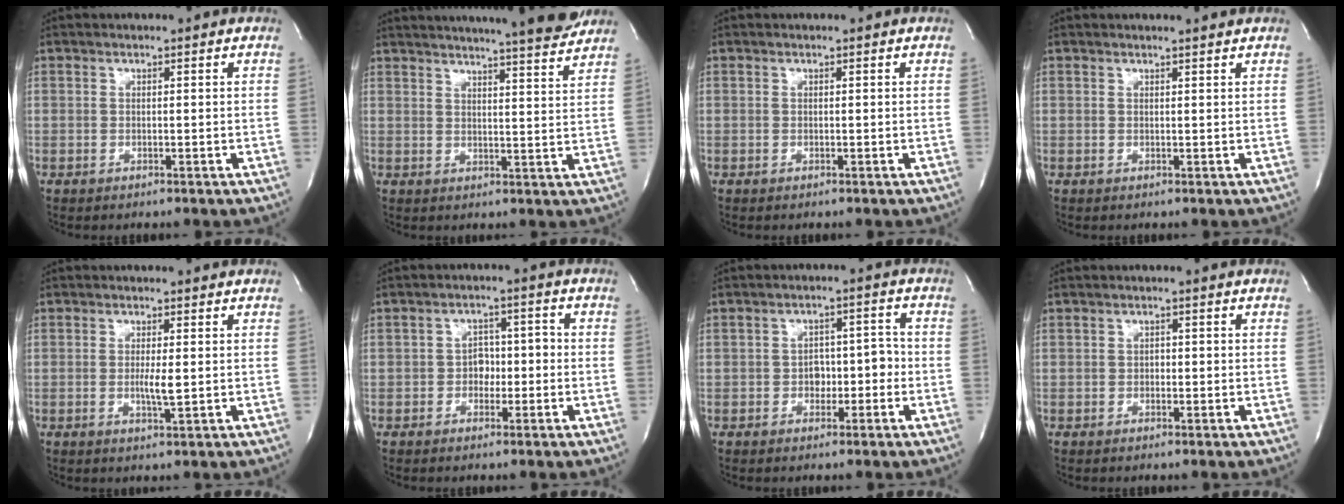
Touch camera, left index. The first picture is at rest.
{"total": 18.1, "force": [16.7, 0.0, 7.1], "torque": [-0.113, -0.034, 0.209]}
{"total": 0.0}
{"total": 1.2, "force": [1.1, -0.3, 0.0], "torque": [-0.010, -0.007, 0.011]}
{"total": 2.5, "force": [-0.4, 0.2, 2.5], "torque": [-0.052, -0.008, -0.007]}
{"total": 3.6, "force": [-1.4, 2.5, 2.1], "torque": [-0.027, 0.013, -0.027]}
{"total": 4.4, "force": [-1.7, 2.8, 2.9], "torque": [-0.037, 0.020, -0.027]}
{"total": 0.9, "force": [-0.5, 0.6, 0.4], "torque": [-0.004, 0.000, -0.012]}